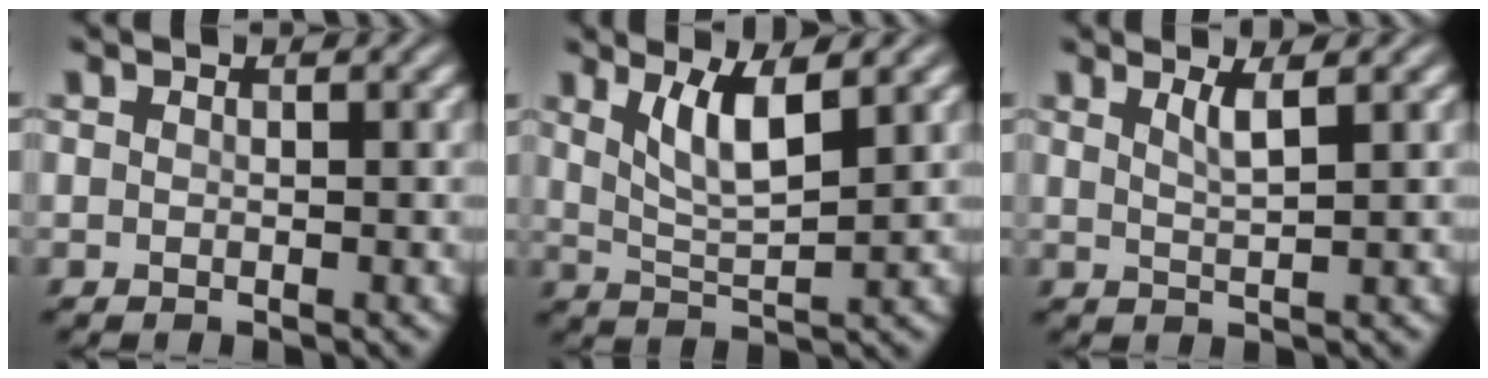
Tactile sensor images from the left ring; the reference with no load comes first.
{"total": 4.1, "force": [1.9, 1.0, 3.5], "torque": [-0.072, -0.007, 0.040]}
{"total": 2.0, "force": [1.0, 0.5, 1.7], "torque": [-0.025, 0.000, 0.014]}